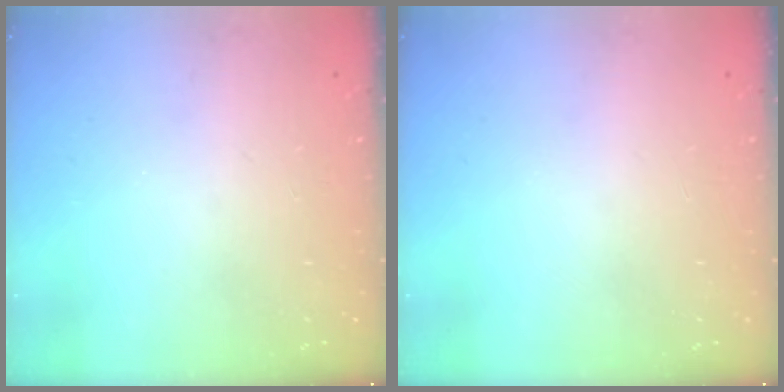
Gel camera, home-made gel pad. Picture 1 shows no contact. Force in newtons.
{"total": 0.0}